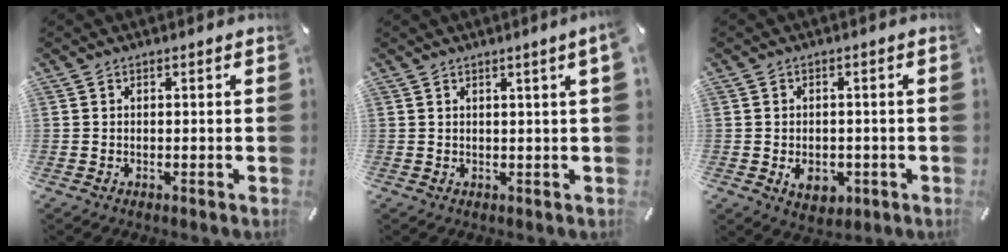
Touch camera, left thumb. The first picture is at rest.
{"total": 2.4, "force": [1.1, -0.3, 2.1], "torque": [-0.038, -0.003, 0.018]}
{"total": 5.4, "force": [-1.2, 4.5, 2.8], "torque": [-0.029, -0.002, -0.022]}